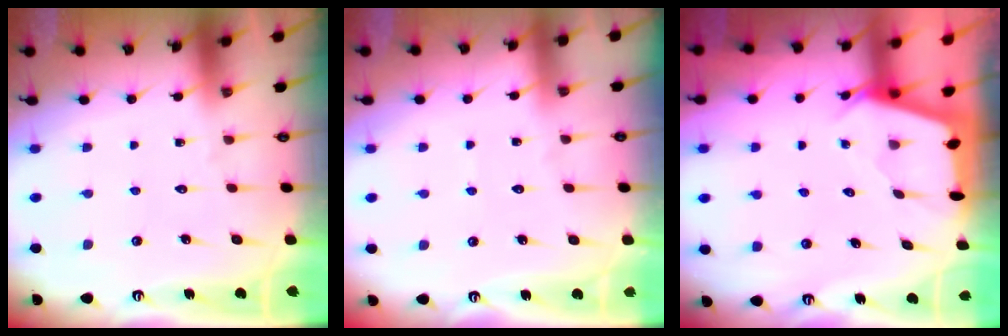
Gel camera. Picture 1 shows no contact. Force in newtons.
{"total": 2.0, "press": 2.0, "slide": 0.3}
{"total": 2.4, "press": 2.4, "slide": 0.3}